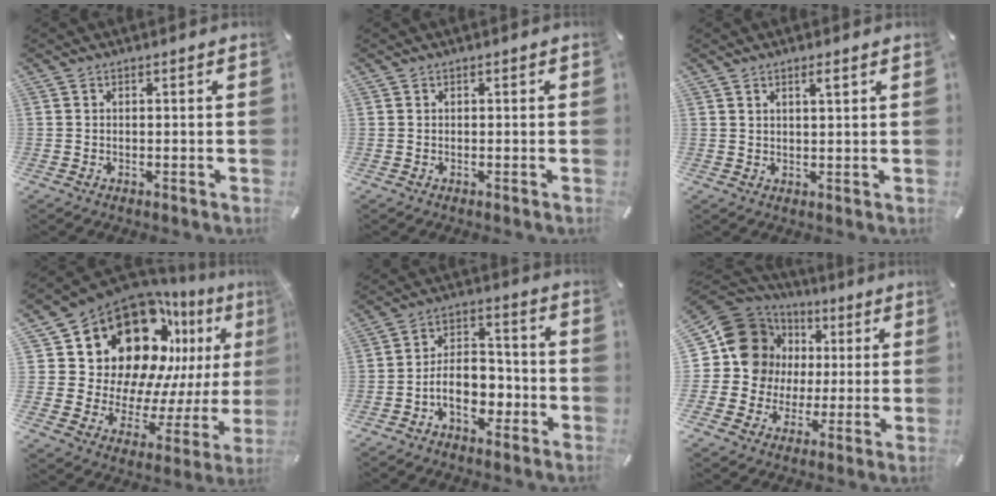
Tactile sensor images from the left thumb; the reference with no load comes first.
{"total": 0.0}
{"total": 2.1, "force": [1.4, 0.1, 1.5], "torque": [-0.030, -0.001, 0.025]}
{"total": 21.6, "force": [12.1, 13.9, 11.3], "torque": [-0.184, -0.114, 0.229]}
{"total": 10.5, "force": [-4.2, 7.0, 6.6], "torque": [-0.123, 0.018, -0.077]}
{"total": 17.0, "force": [3.4, 15.5, 6.0], "torque": [-0.110, -0.027, 0.075]}